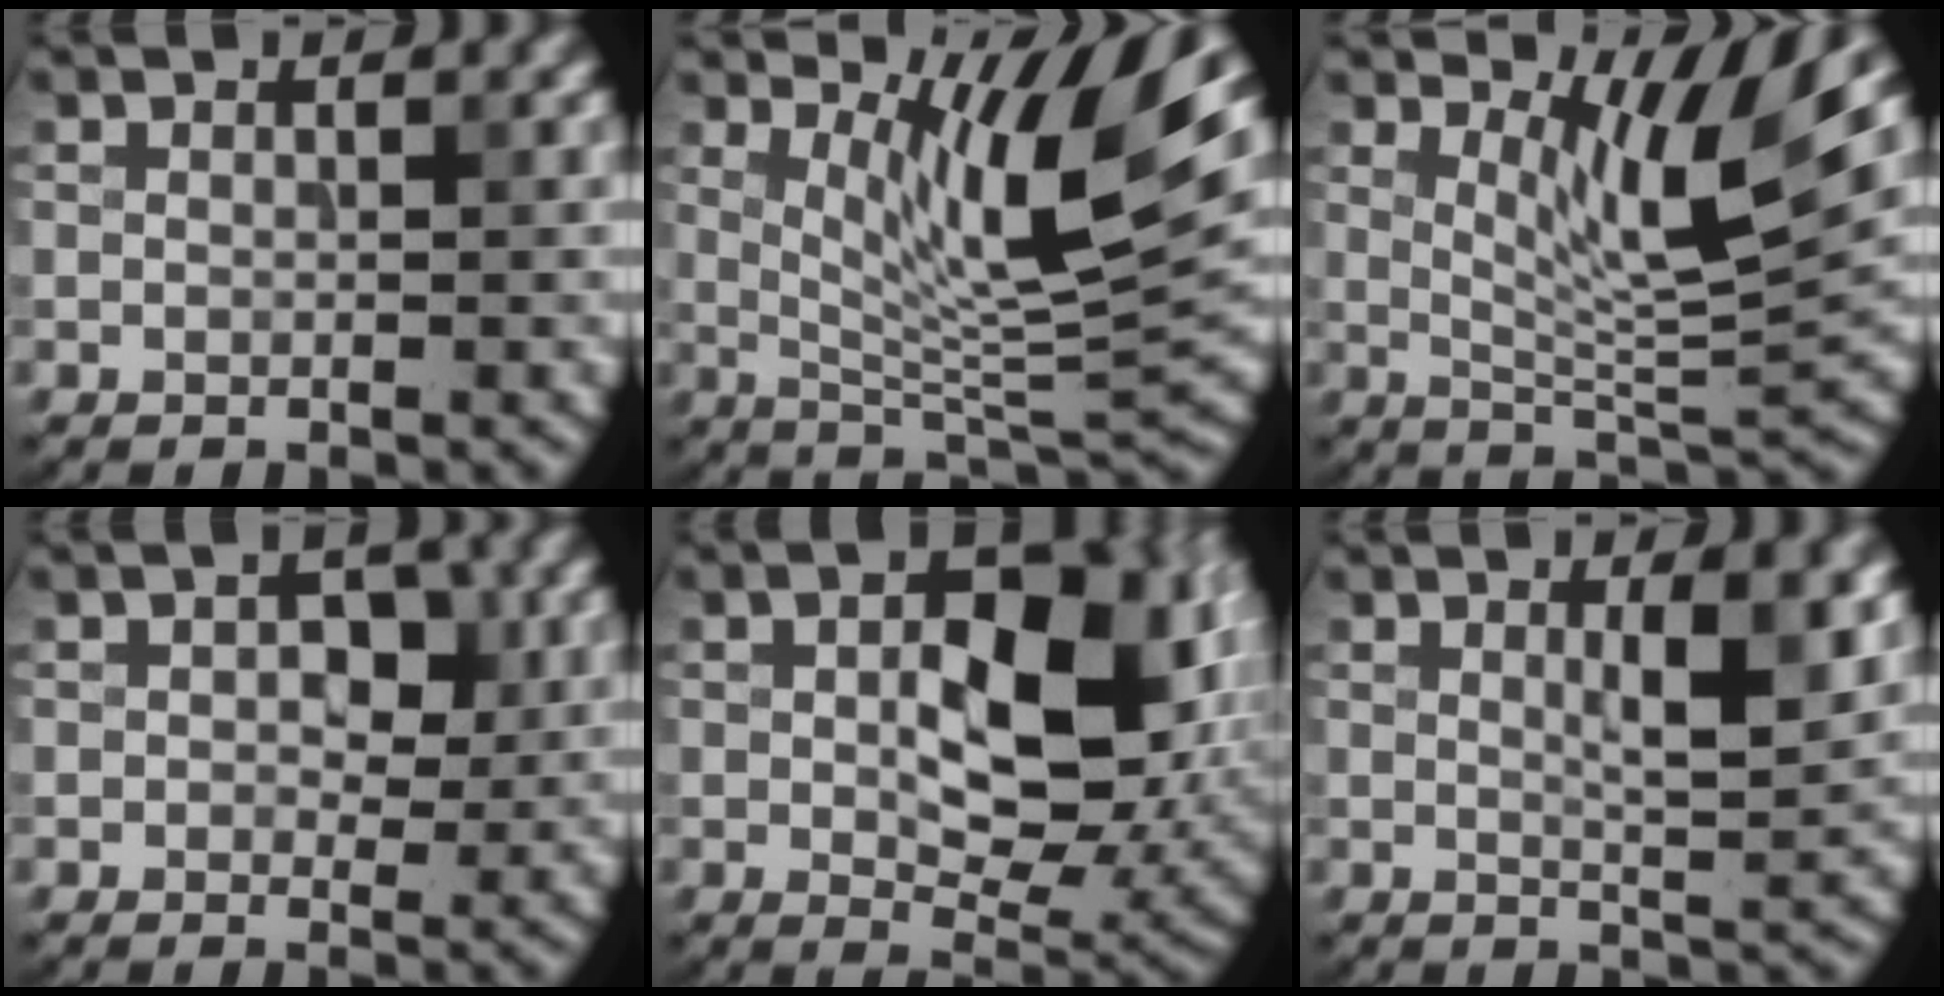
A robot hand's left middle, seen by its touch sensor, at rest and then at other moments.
{"total": 9.7, "force": [3.9, 1.9, 8.7], "torque": [-0.134, -0.014, 0.076]}
{"total": 6.6, "force": [3.4, 1.2, 5.5], "torque": [-0.092, -0.010, 0.061]}
{"total": 3.2, "force": [0.5, 2.1, 2.3], "torque": [-0.027, -0.001, 0.002]}
{"total": 12.0, "force": [1.1, 6.3, 10.1], "torque": [-0.139, -0.001, 0.024]}
{"total": 4.0, "force": [1.2, 0.8, 3.8], "torque": [-0.054, -0.004, 0.019]}